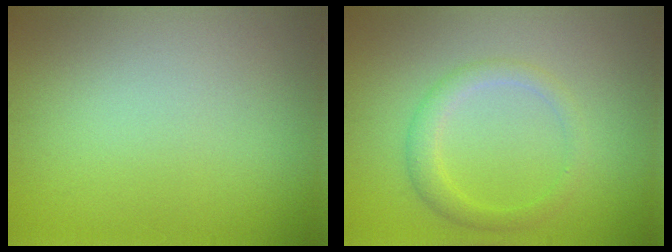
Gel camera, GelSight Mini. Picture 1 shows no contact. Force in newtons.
{"total": 2.3, "press": 2.3, "slide": 0.0}